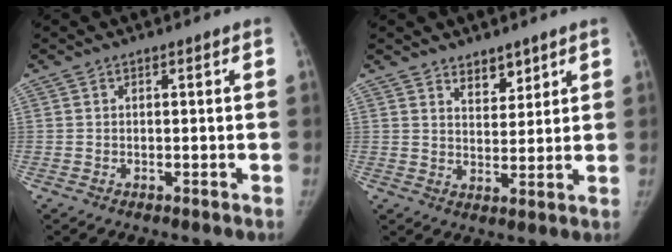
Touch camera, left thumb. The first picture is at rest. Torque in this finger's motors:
{"motor_torque": [-0.09, 0.00, 0.23, -0.18, -0.05]}